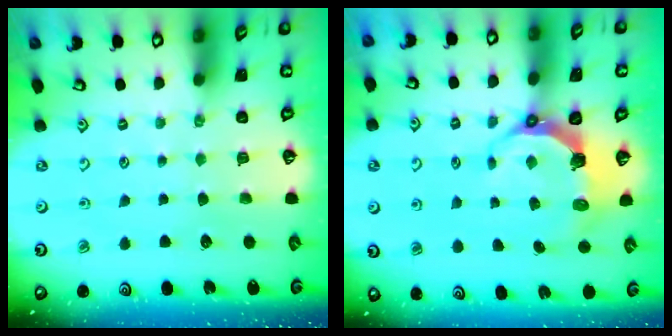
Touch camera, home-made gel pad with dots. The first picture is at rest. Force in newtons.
{"total": 7.4, "press": 5.6, "slide": 4.8}